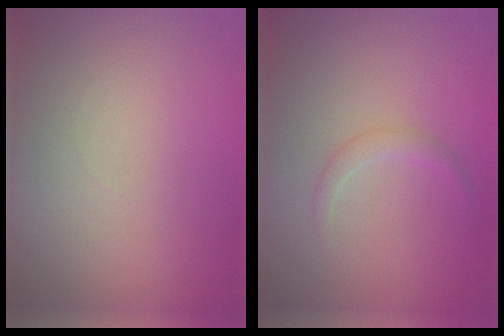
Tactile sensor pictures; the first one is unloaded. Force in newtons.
{"total": 1.2, "press": 1.1, "slide": 0.1}